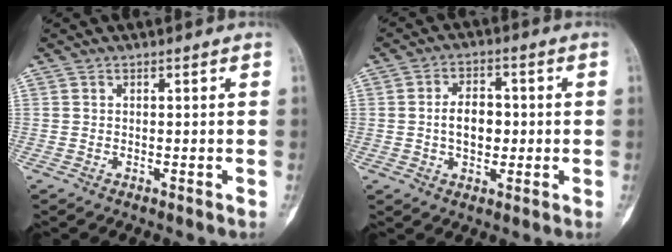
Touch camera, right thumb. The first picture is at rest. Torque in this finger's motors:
{"motor_torque": [1.14, 1.16, 0.62, -0.59, 0.24]}